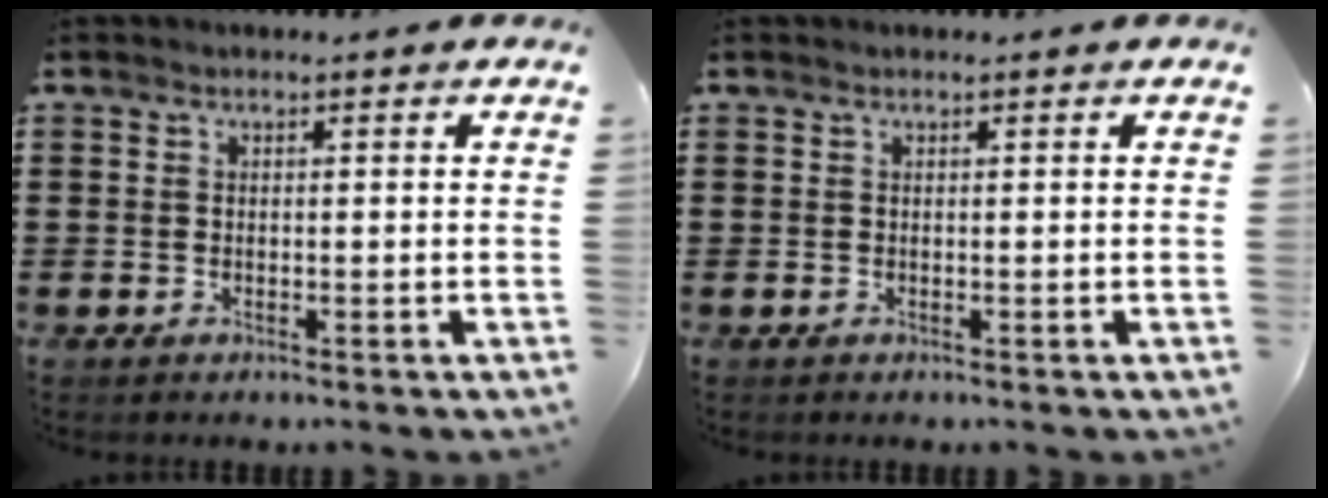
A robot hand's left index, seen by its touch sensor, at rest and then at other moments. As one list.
[{"total": 0.0}]